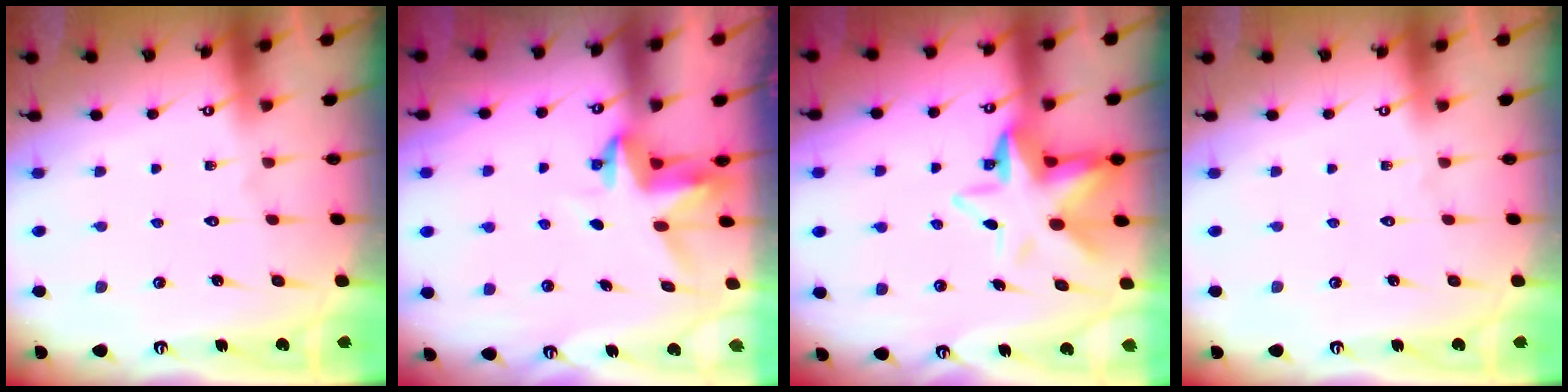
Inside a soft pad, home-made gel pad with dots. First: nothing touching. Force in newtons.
{"total": 3.8, "press": 3.8, "slide": 0.3}
{"total": 9.6, "press": 9.5, "slide": 1.5}
{"total": 0.0}